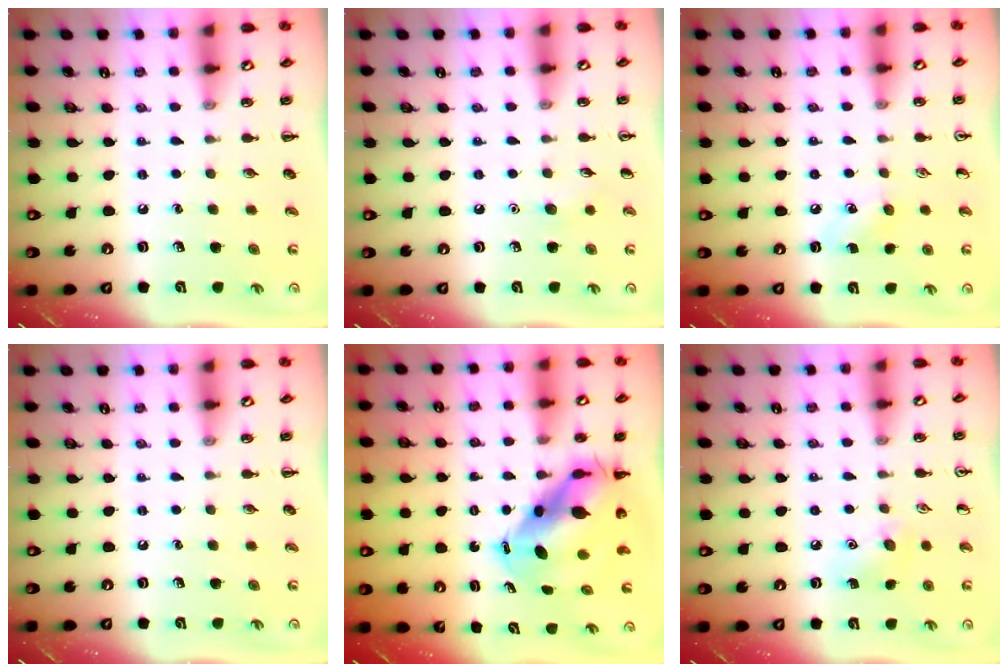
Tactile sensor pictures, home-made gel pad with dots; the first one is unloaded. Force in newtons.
{"total": 4.5, "press": 4.2, "slide": 1.3}
{"total": 5.2, "press": 5.0, "slide": 1.3}
{"total": 0.0}
{"total": 10.0, "press": 9.7, "slide": 2.6}
{"total": 8.3, "press": 8.2, "slide": 1.7}